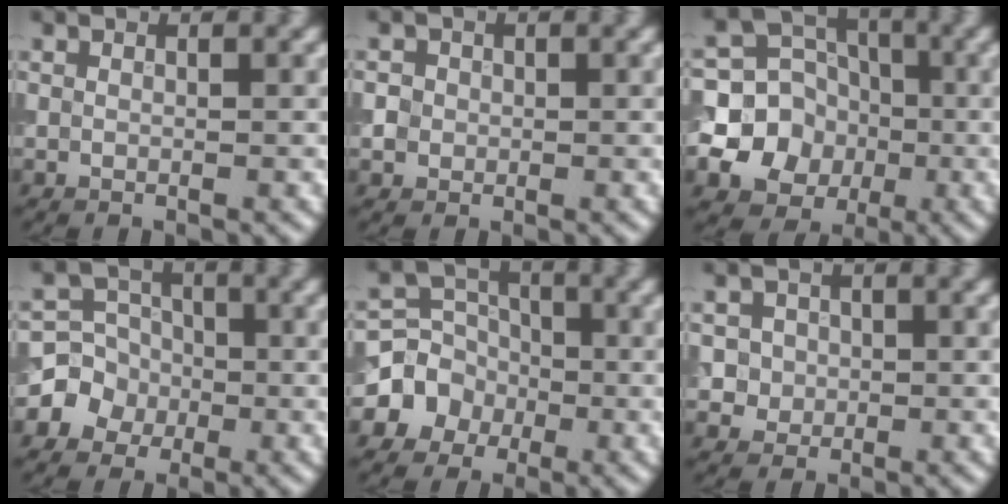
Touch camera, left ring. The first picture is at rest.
{"total": 1.8, "force": [0.2, 1.8, 0.5], "torque": [0.009, 0.005, 0.005]}
{"total": 9.5, "force": [-1.7, 8.8, 3.2], "torque": [-0.052, 0.008, -0.058]}
{"total": 3.7, "force": [-1.0, 3.5, 0.8], "torque": [0.009, 0.008, -0.032]}
{"total": 4.6, "force": [-1.4, 4.2, 1.3], "torque": [0.004, 0.010, -0.048]}
{"total": 3.0, "force": [0.4, 2.8, 1.0], "torque": [-0.001, 0.003, 0.005]}